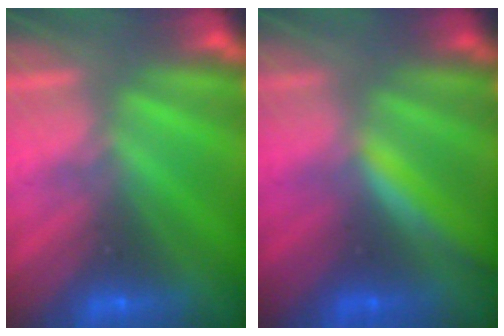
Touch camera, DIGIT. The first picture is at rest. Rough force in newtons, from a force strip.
{"total": 1.3}